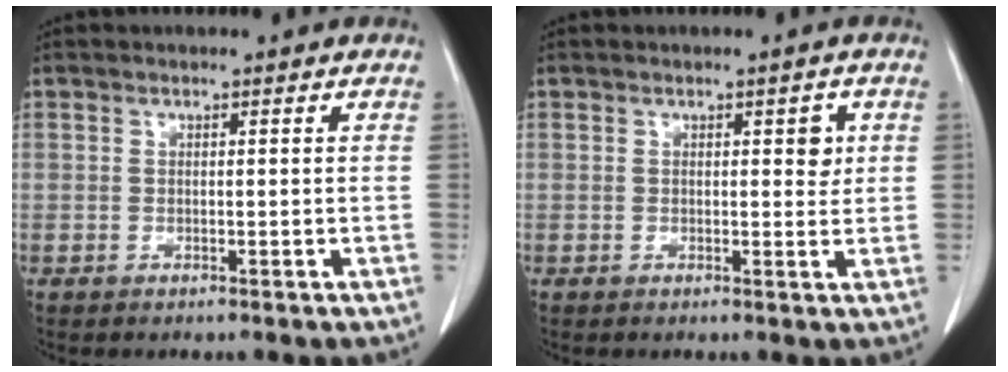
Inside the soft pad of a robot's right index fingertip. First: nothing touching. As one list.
[{"total": 2.5, "force": [0.7, 1.1, 2.1], "torque": [-0.025, 0.002, 0.009]}]